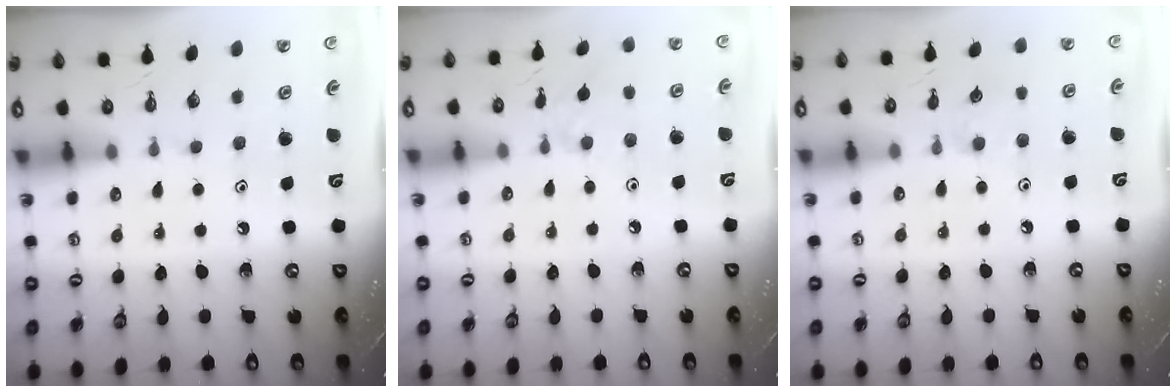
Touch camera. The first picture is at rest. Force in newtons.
{"total": 2.3, "press": 2.3, "slide": 0.4}
{"total": 5.6, "press": 5.6, "slide": 0.6}